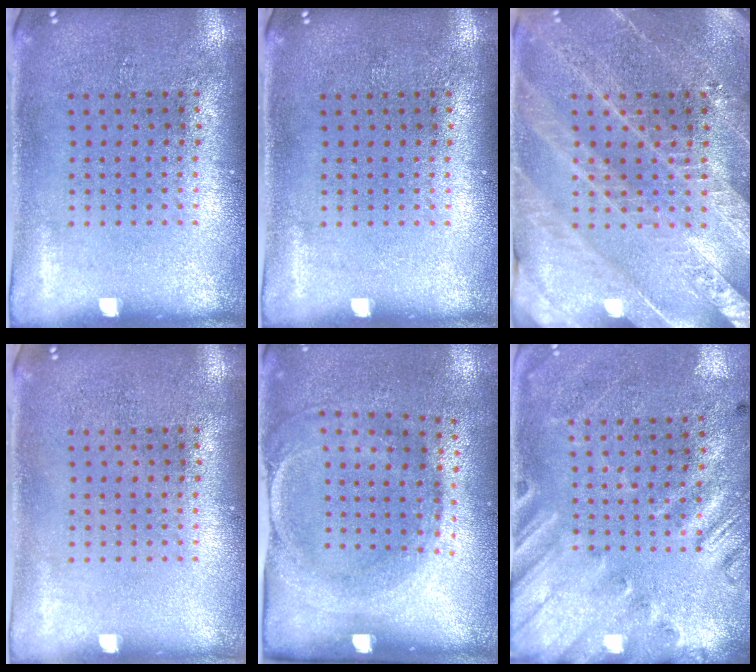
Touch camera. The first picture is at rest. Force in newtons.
{"total": 0.0}
{"total": 3.2, "press": 3.0, "slide": 1.0}
{"total": 0.0}
{"total": 1.8, "press": 1.2, "slide": 1.3}
{"total": 2.7, "press": 1.9, "slide": 1.9}